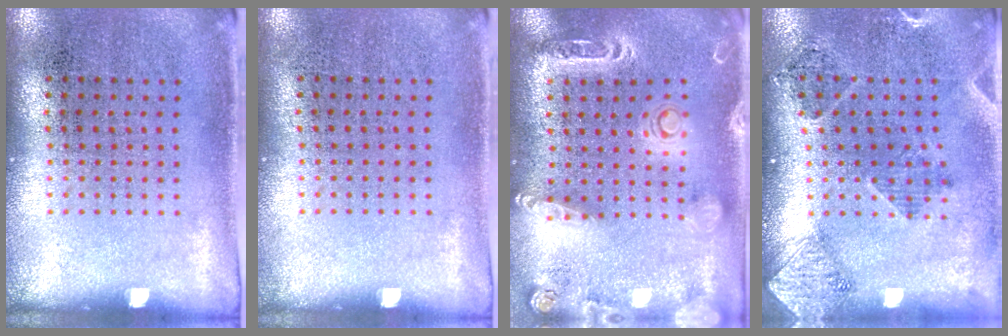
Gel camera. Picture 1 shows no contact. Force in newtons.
{"total": 0.0}
{"total": 2.1, "press": 1.9, "slide": 0.8}
{"total": 1.6, "press": 1.5, "slide": 0.6}